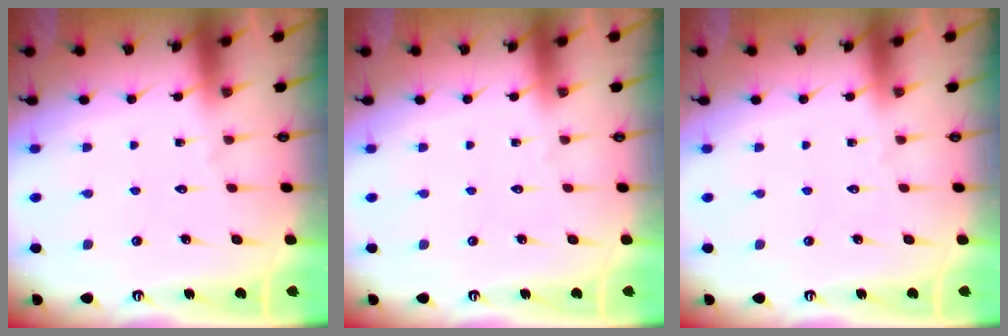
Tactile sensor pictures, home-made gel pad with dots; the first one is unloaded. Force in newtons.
{"total": 0.0}
{"total": 0.0}